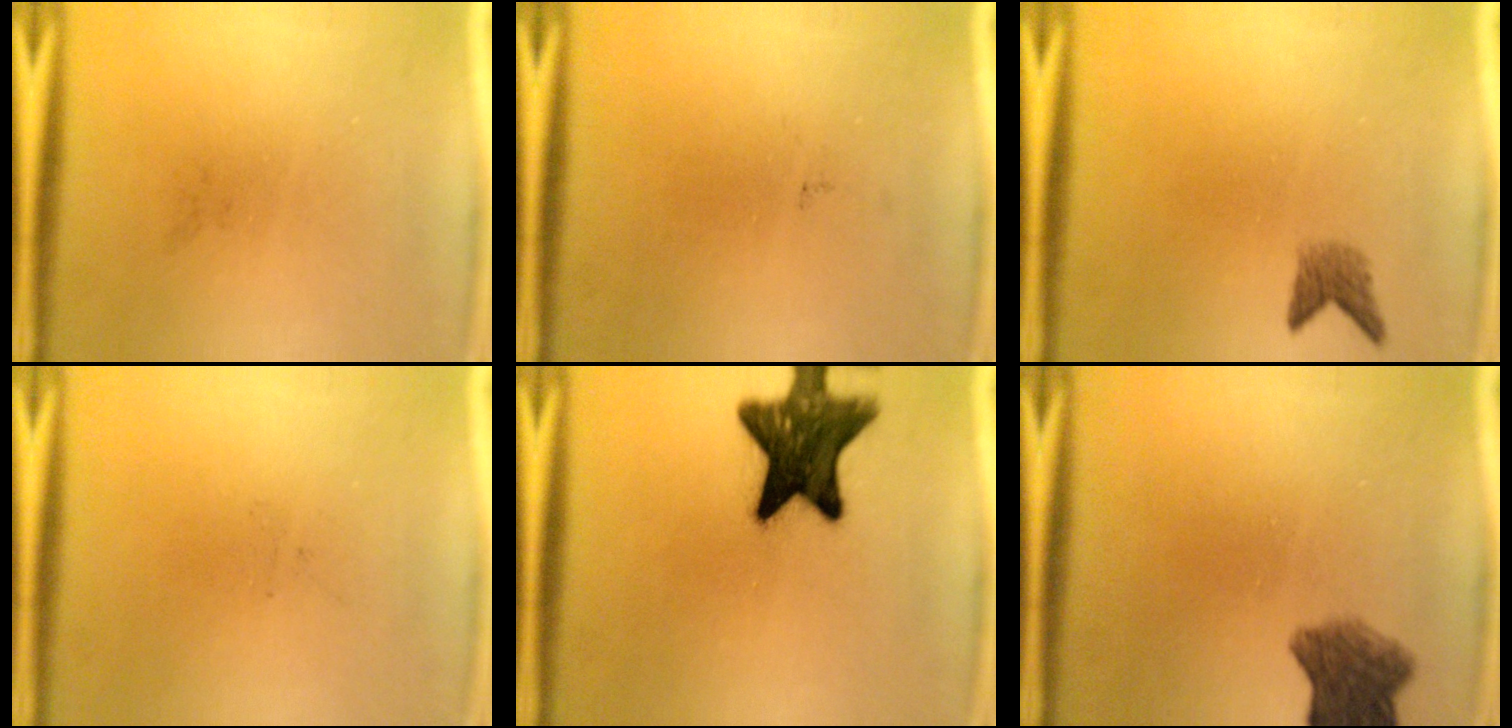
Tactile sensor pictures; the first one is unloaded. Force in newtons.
{"total": 0.0}
{"total": 2.0}
{"total": 0.0}
{"total": 14.4}
{"total": 6.4}